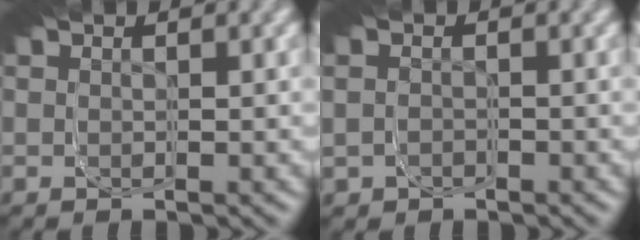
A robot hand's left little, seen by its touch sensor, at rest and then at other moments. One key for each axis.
{"total": 2.7, "fx": -1.2, "fy": 2.2, "fz": 1.0, "tx": -0.015, "ty": -0.013, "tz": -0.016}